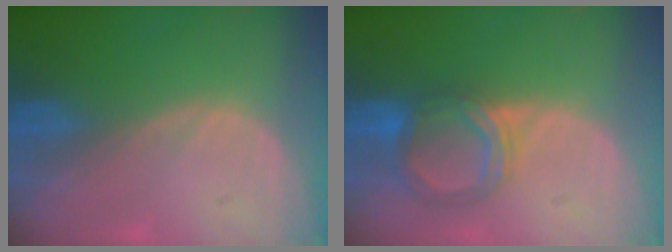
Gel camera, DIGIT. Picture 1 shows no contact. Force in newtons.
{"total": 5.6, "press": 5.6, "slide": 0.4}